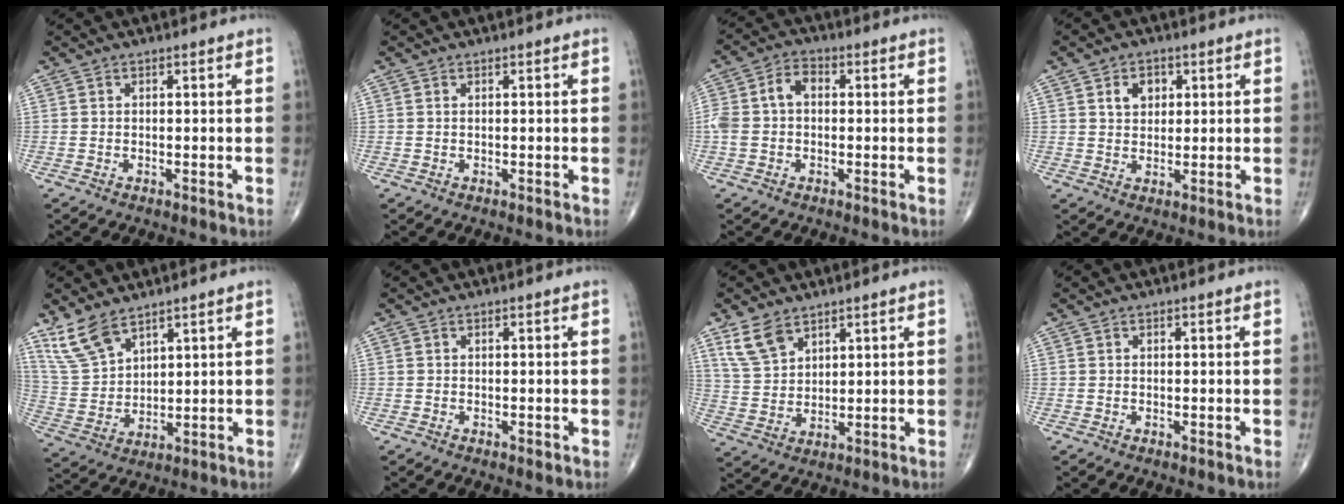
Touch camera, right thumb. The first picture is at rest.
{"total": 0.0}
{"total": 6.6, "force": [0.2, 4.6, 4.8], "torque": [-0.099, 0.029, -0.003]}
{"total": 4.5, "force": [1.7, 3.4, 2.5], "torque": [-0.021, -0.006, 0.027]}
{"total": 8.9, "force": [6.6, 4.0, 4.5], "torque": [-0.087, -0.025, 0.149]}
{"total": 0.6, "force": [-0.3, 0.3, 0.4], "torque": [-0.002, -0.001, -0.005]}
{"total": 7.2, "force": [4.7, 4.2, 3.6], "torque": [-0.059, -0.020, 0.103]}
{"total": 0.0}